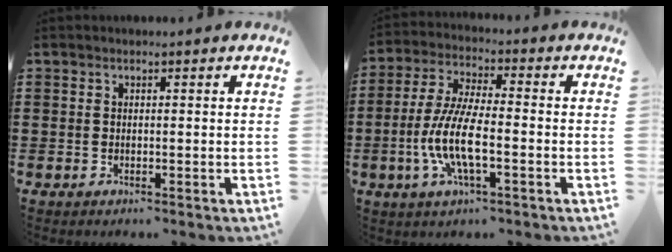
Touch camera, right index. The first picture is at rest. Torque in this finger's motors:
{"motor_torque": [2.14, 0.00, 1.05, 0.21]}